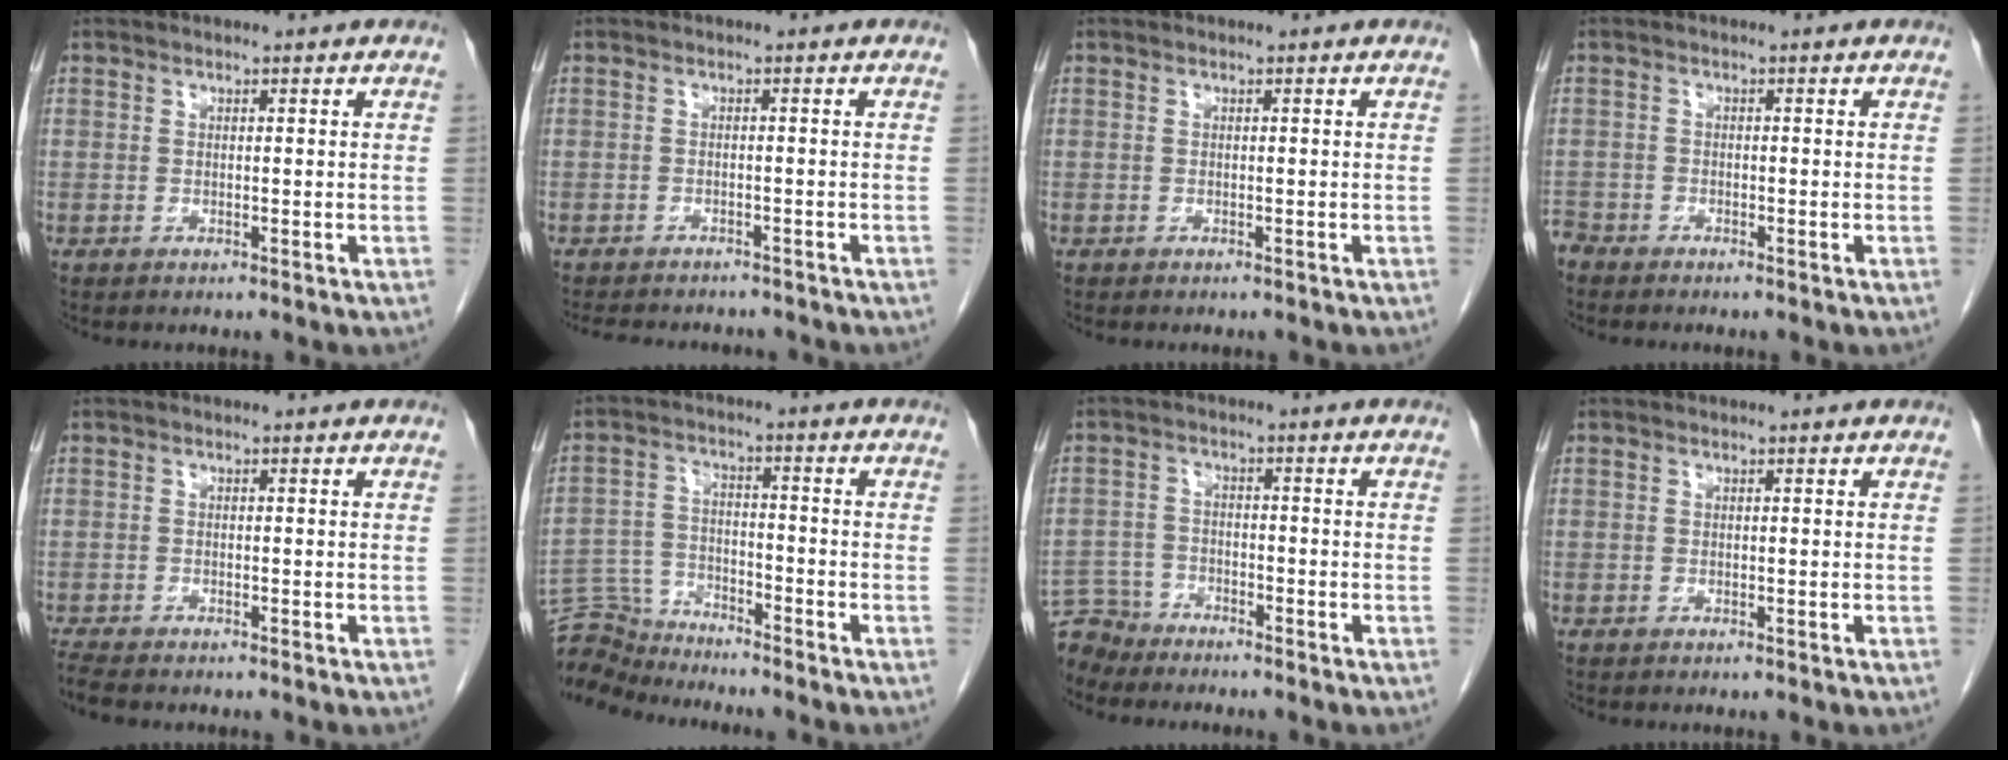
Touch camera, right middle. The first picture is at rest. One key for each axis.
{"total": 9.5, "fx": -8.5, "fy": 2.8, "fz": 3.0, "tx": -0.054, "ty": 0.000, "tz": -0.109}
{"total": 0.9, "fx": -0.8, "fy": 0.1, "fz": 0.4, "tx": -0.006, "ty": -0.002, "tz": -0.012}
{"total": 2.2, "fx": -2.1, "fy": 0.6, "fz": -0.1, "tx": 0.000, "ty": -0.005, "tz": -0.040}
{"total": 3.1, "fx": -2.8, "fy": 0.4, "fz": 1.3, "tx": -0.028, "ty": -0.012, "tz": -0.050}
{"total": 8.0, "fx": -8.0, "fy": 0.7, "fz": -0.1, "tx": -0.009, "ty": 0.001, "tz": -0.152}
{"total": 5.0, "fx": -4.8, "fy": 1.2, "fz": -0.7, "tx": 0.015, "ty": -0.003, "tz": -0.091}
{"total": 0.0}